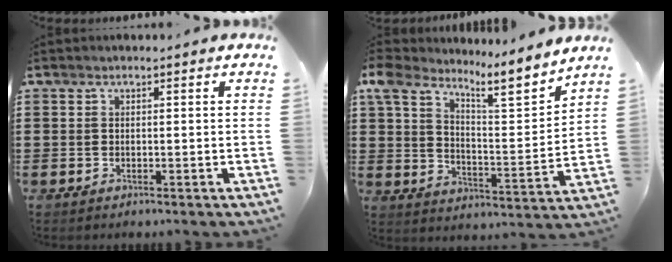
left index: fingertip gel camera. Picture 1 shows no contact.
{"total": 8.6, "force": [7.0, 1.9, 4.6], "torque": [-0.097, -0.052, 0.110]}